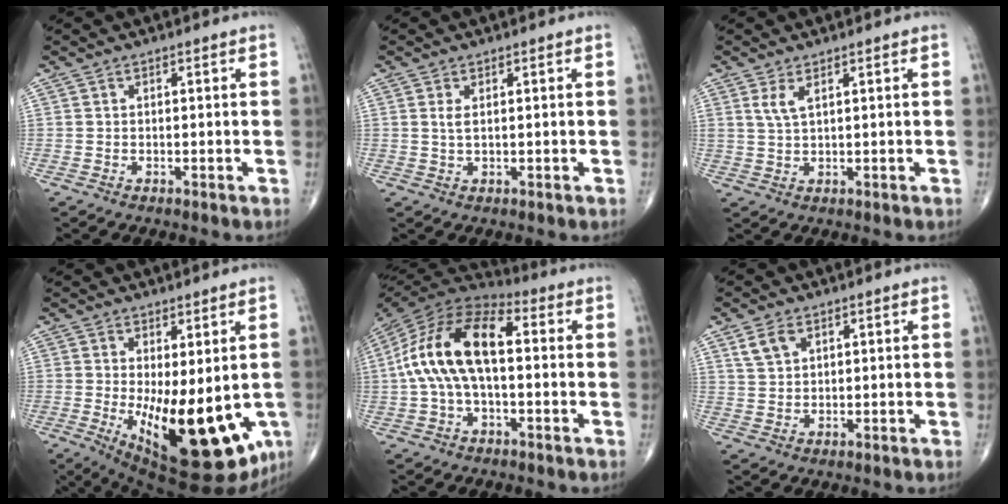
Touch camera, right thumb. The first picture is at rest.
{"total": 1.7, "force": [0.5, 0.6, 1.5], "torque": [-0.035, -0.001, 0.015]}
{"total": 2.8, "force": [1.5, 0.9, 2.2], "torque": [-0.050, -0.005, 0.036]}
{"total": 19.2, "force": [-3.8, 7.7, 17.2], "torque": [-0.225, -0.036, -0.030]}
{"total": 17.0, "force": [0.6, 8.7, 14.6], "torque": [-0.281, 0.043, -0.001]}
{"total": 3.9, "force": [2.1, 2.4, 2.3], "torque": [-0.039, -0.004, 0.047]}